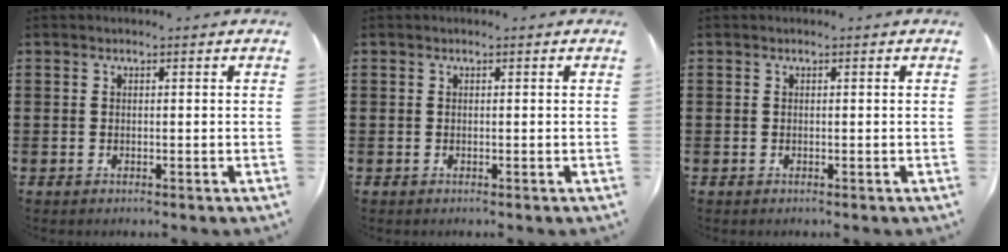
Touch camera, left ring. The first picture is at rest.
{"total": 0.0}
{"total": 0.0}